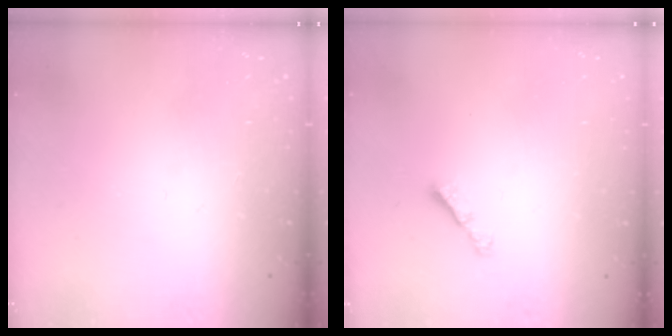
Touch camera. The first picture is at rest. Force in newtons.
{"total": 2.8, "press": 2.8, "slide": 0.7}